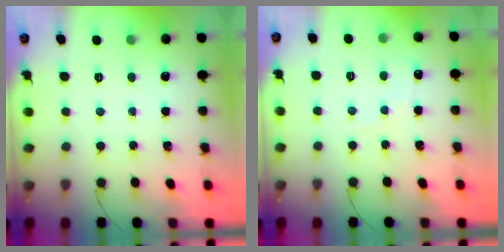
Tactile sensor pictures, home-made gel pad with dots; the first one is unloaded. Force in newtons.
{"total": 6.2, "press": 6.0, "slide": 1.4}